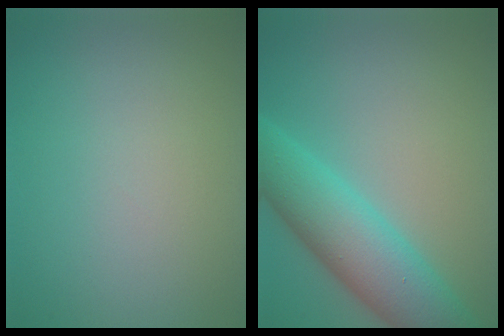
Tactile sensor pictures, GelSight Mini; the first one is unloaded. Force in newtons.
{"total": 7.6, "press": 7.6, "slide": 0.2}